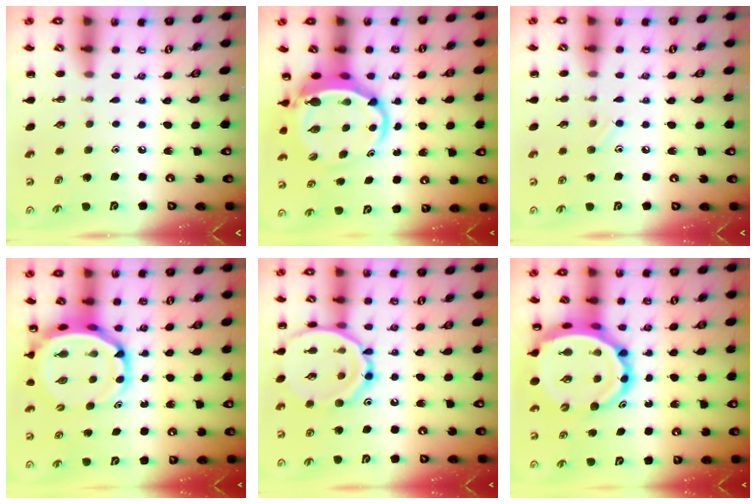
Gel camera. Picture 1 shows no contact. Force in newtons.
{"total": 6.9, "press": 6.6, "slide": 1.9}
{"total": 6.4, "press": 6.1, "slide": 2.0}
{"total": 7.2, "press": 6.9, "slide": 2.2}
{"total": 15.5, "press": 15.4, "slide": 1.0}
{"total": 16.2, "press": 15.5, "slide": 4.5}